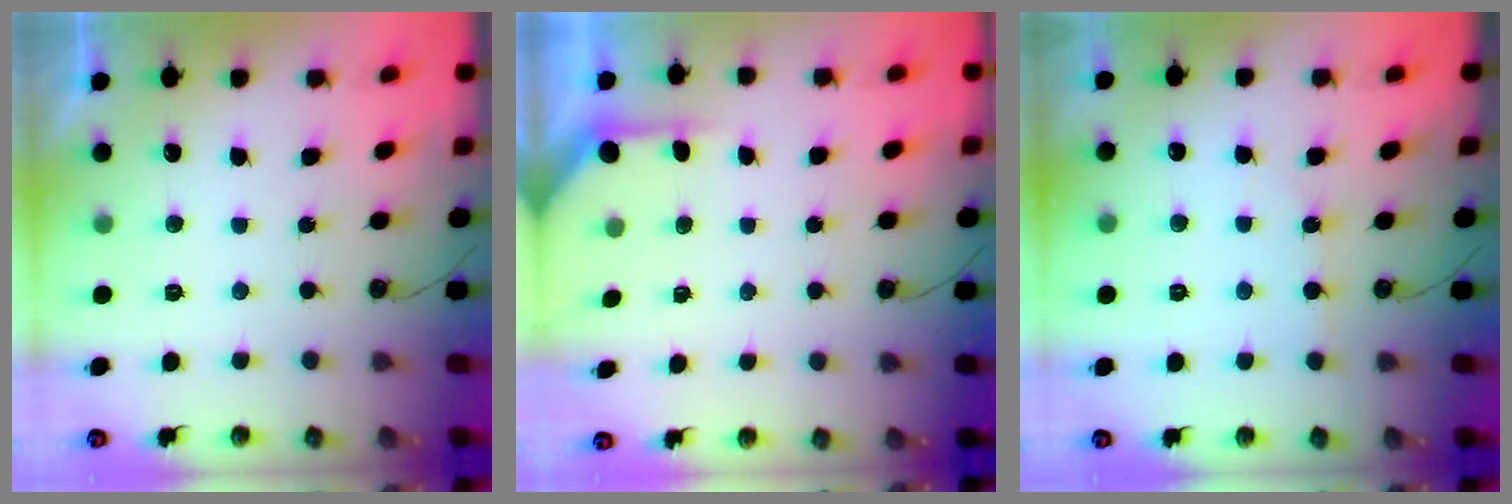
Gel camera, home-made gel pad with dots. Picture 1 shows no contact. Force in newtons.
{"total": 2.2, "press": 2.2, "slide": 0.3}
{"total": 2.9, "press": 2.9, "slide": 0.3}